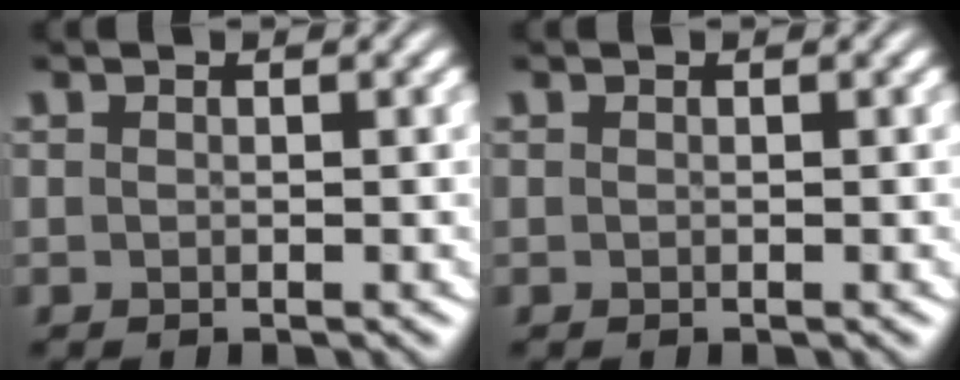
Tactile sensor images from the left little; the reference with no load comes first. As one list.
[{"total": 0.0}]